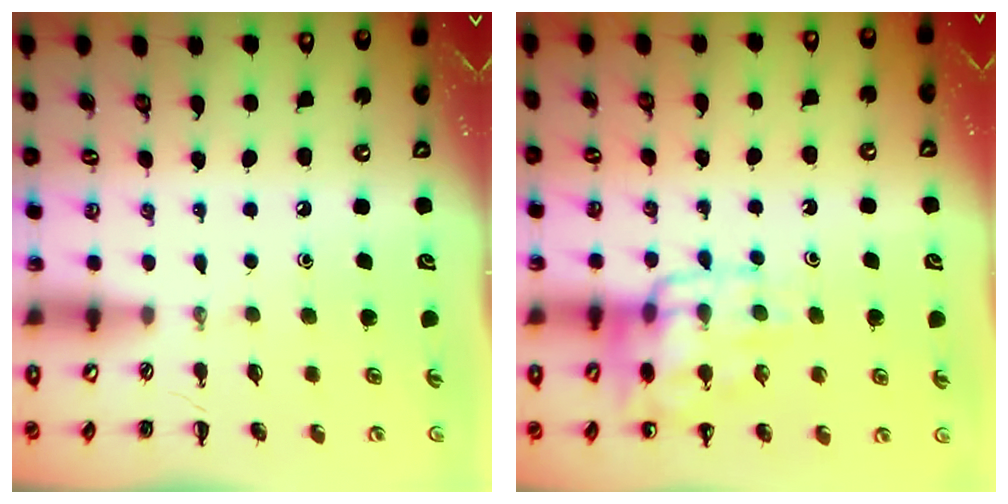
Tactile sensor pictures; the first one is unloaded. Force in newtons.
{"total": 13.2, "press": 13.1, "slide": 2.1}